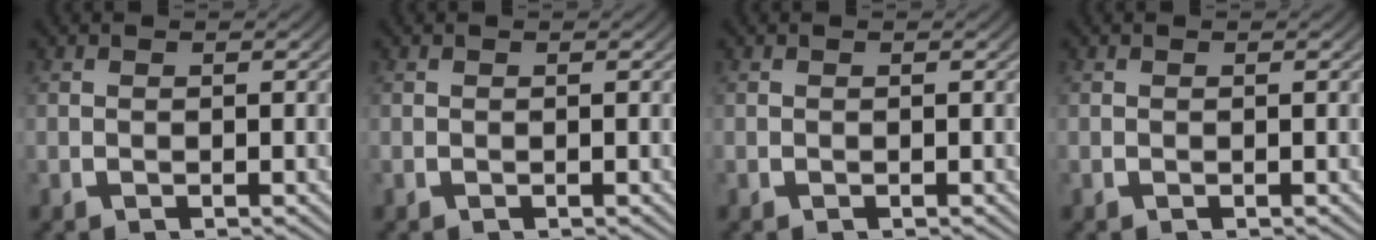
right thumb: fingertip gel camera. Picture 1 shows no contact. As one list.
[{"total": 0.0}, {"total": 0.0}, {"total": 0.0}]